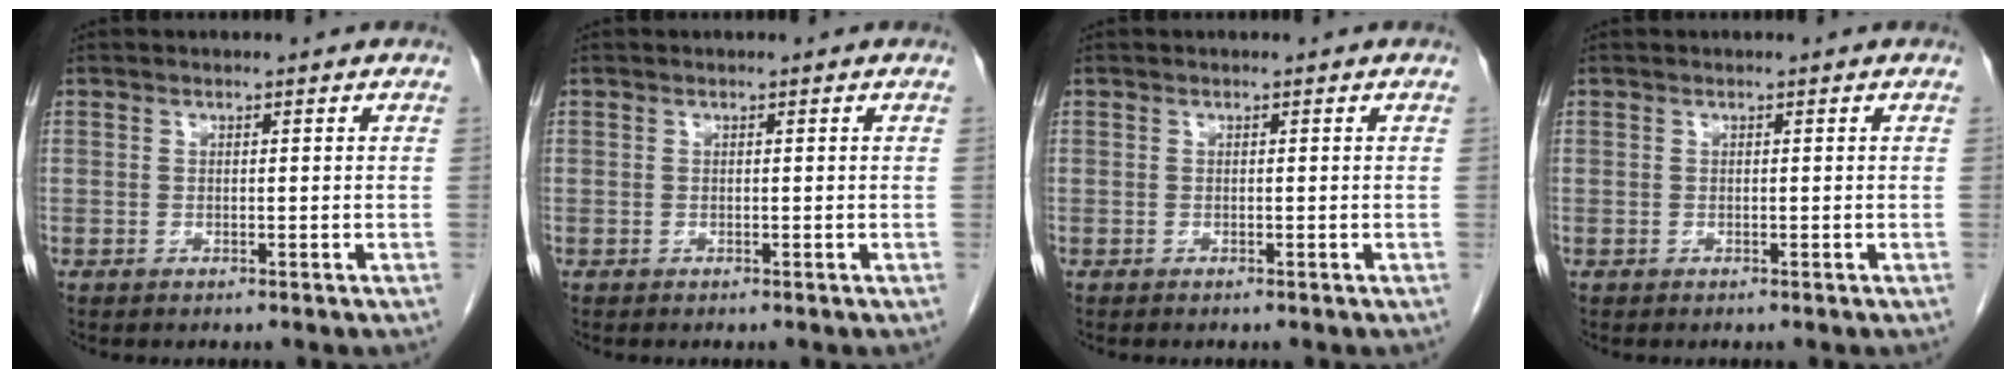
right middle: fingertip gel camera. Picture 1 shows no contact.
{"total": 0.0}
{"total": 0.0}
{"total": 0.0}